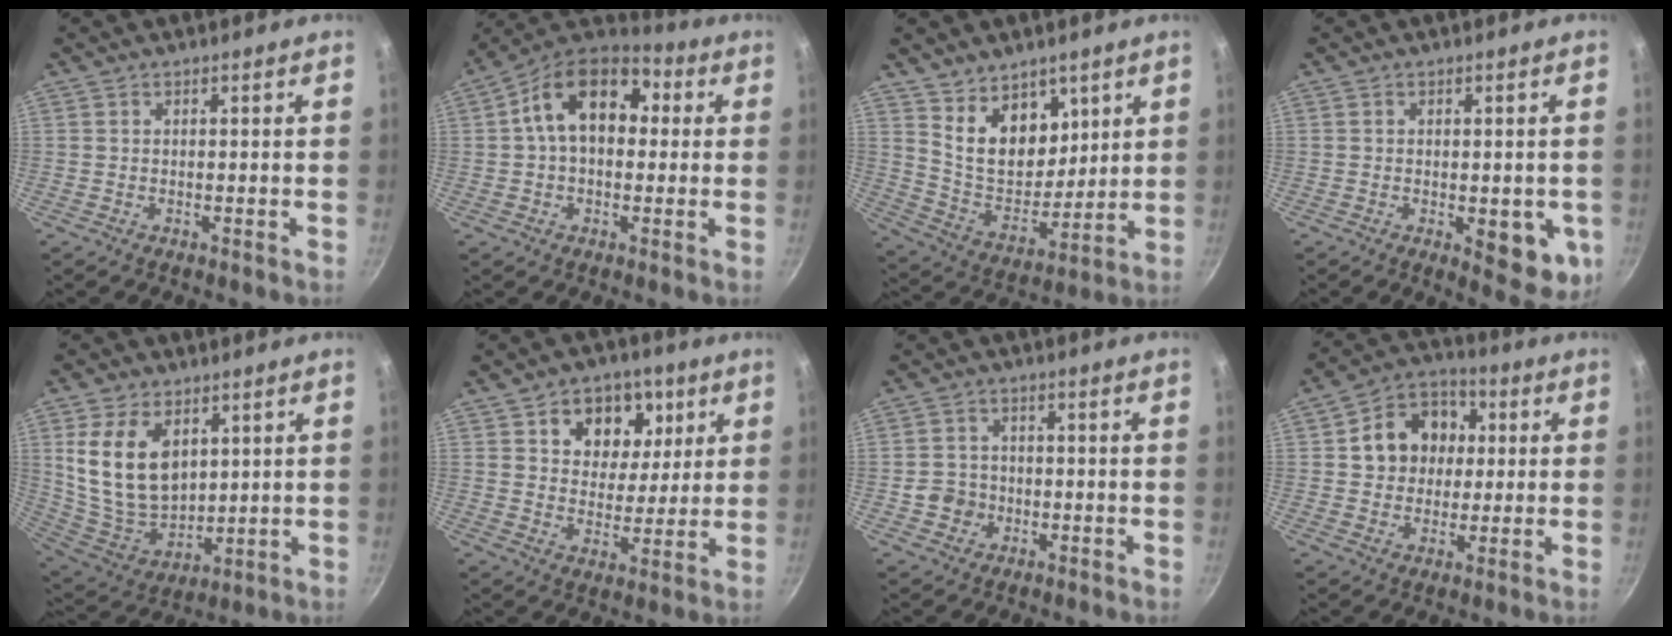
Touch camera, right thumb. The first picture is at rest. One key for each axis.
{"total": 15.4, "fx": 2.6, "fy": 10.0, "fz": 11.4, "tx": -0.160, "ty": 0.035, "tz": 0.031}
{"total": 12.5, "fx": 6.8, "fy": 8.0, "fz": 6.7, "tx": -0.066, "ty": -0.052, "tz": 0.138}
{"total": 8.7, "fx": -2.3, "fy": 3.9, "fz": 7.4, "tx": -0.067, "ty": -0.010, "tz": -0.021}
{"total": 15.9, "fx": 5.0, "fy": 10.2, "fz": 11.1, "tx": -0.188, "ty": -0.023, "tz": 0.117}
{"total": 12.4, "fx": 5.2, "fy": 9.1, "fz": 6.5, "tx": -0.045, "ty": -0.013, "tz": 0.080}
{"total": 4.7, "fx": -1.2, "fy": 4.4, "fz": 1.3, "tx": 0.003, "ty": 0.011, "tz": -0.023}
{"total": 12.5, "fx": 1.8, "fy": 10.3, "fz": 6.8, "tx": -0.068, "ty": 0.015, "tz": 0.022}